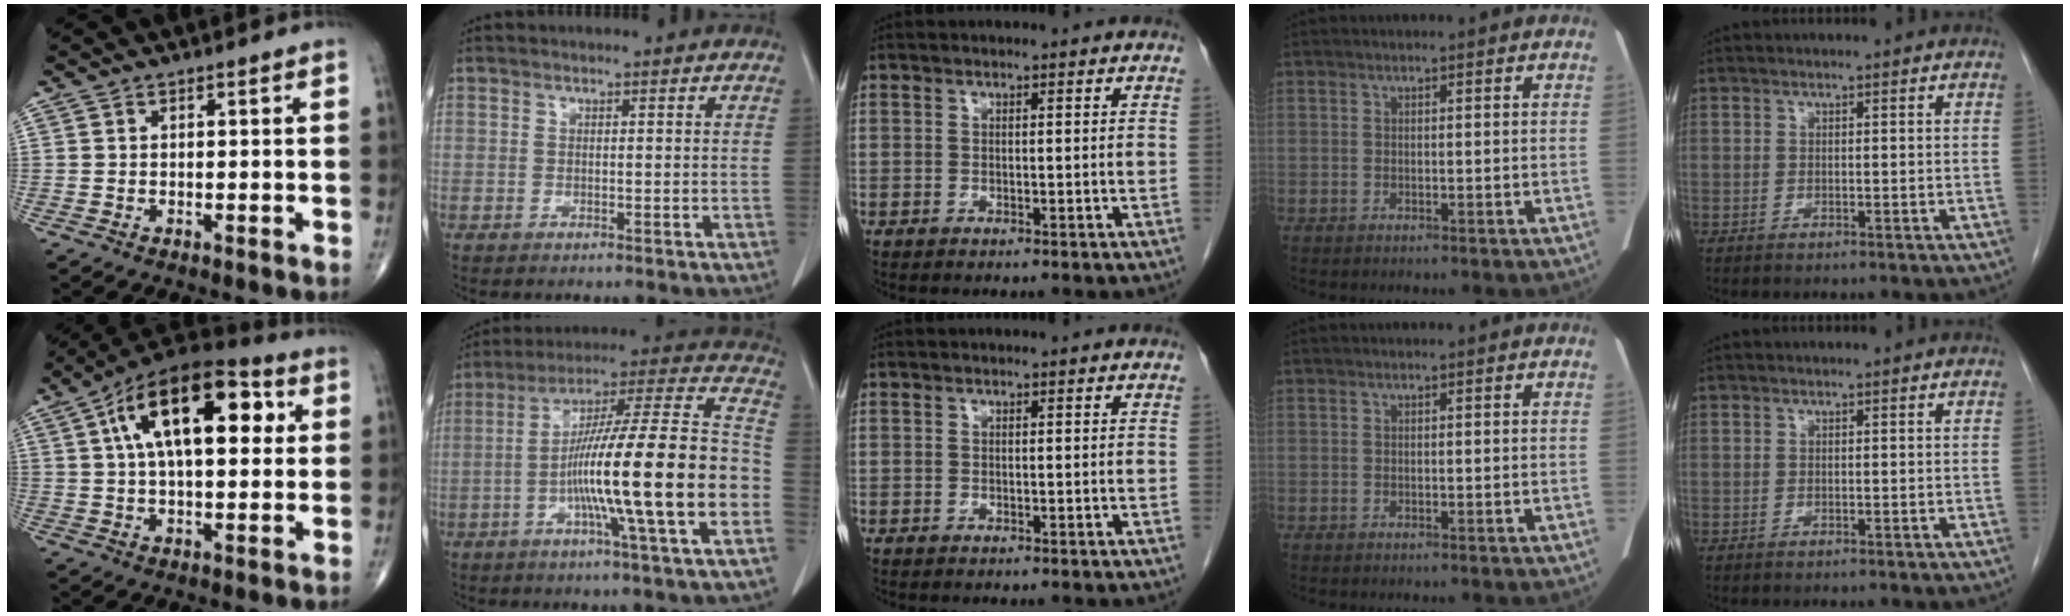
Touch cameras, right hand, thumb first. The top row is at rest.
{"thumb": {"total": 21.7, "force": [6.0, 10.4, 18.1], "torque": [-0.276, 0.020, 0.086]}, "index": {"total": 22.5, "force": [-5.8, -0.1, 21.7], "torque": [-0.319, 0.005, -0.104]}}